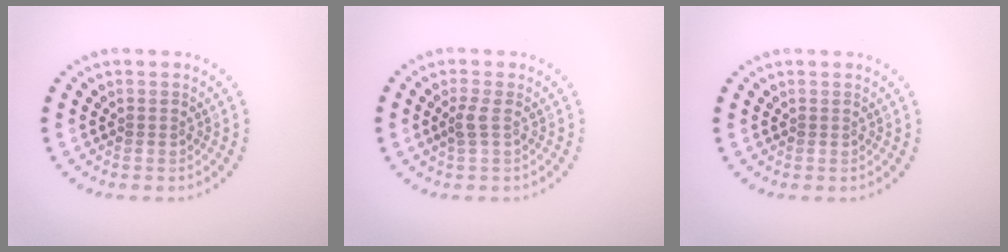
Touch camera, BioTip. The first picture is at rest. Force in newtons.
{"total": 1.2, "press": 1.1, "slide": 0.6}
{"total": 0.0}